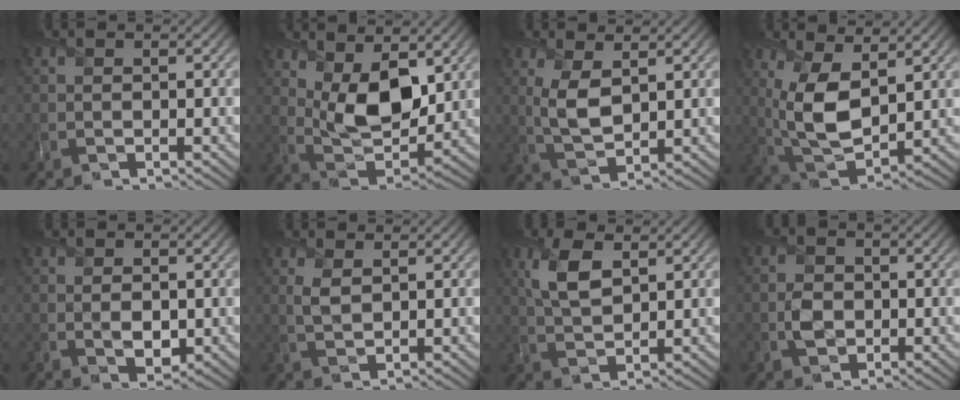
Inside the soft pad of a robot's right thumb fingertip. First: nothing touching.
{"total": 10.2, "force": [4.1, 5.5, 7.6], "torque": [-0.164, -0.013, 0.080]}
{"total": 5.2, "force": [1.8, 2.5, 4.2], "torque": [-0.100, -0.003, 0.039]}
{"total": 9.7, "force": [3.2, 4.9, 7.8], "torque": [-0.190, -0.004, 0.062]}
{"total": 2.7, "force": [-0.1, 1.7, 2.1], "torque": [-0.038, -0.008, 0.005]}
{"total": 2.3, "force": [1.2, 1.0, 1.7], "torque": [-0.048, -0.002, 0.027]}
{"total": 5.5, "force": [2.4, 2.5, 4.3], "torque": [-0.105, 0.001, 0.047]}
{"total": 2.8, "force": [-0.6, 2.4, 1.3], "torque": [-0.031, -0.005, -0.014]}